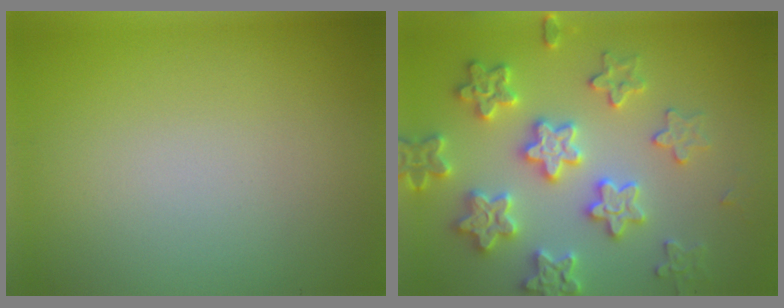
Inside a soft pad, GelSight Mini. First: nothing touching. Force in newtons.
{"total": 6.1, "press": 6.0, "slide": 1.1}